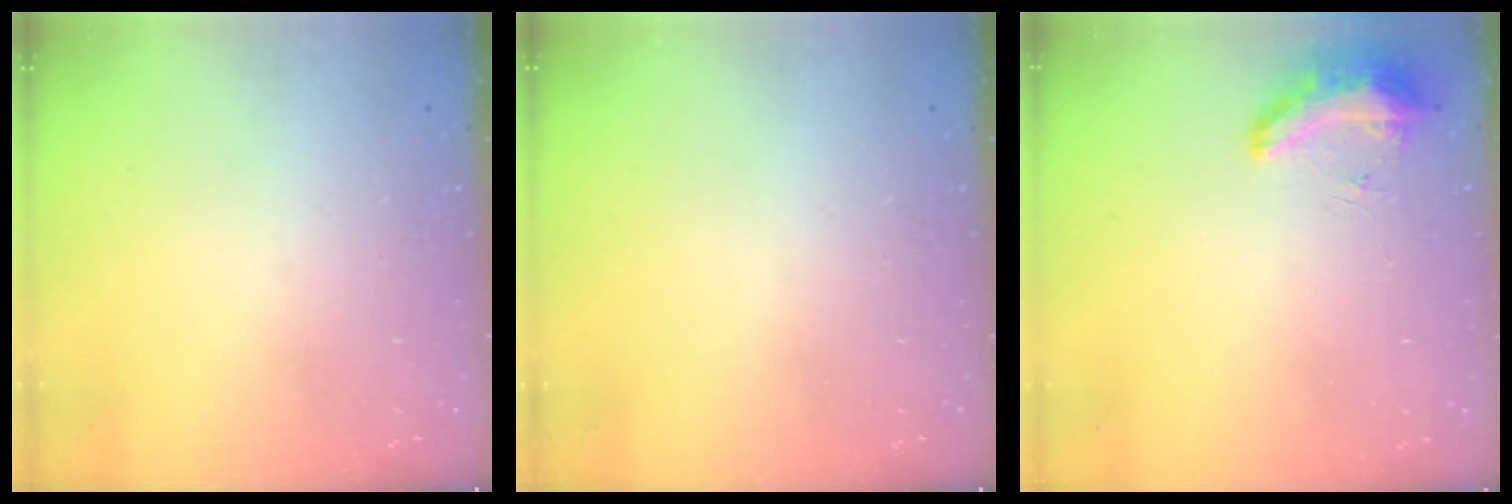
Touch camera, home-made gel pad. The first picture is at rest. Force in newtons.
{"total": 0.0}
{"total": 17.3, "press": 10.6, "slide": 13.6}